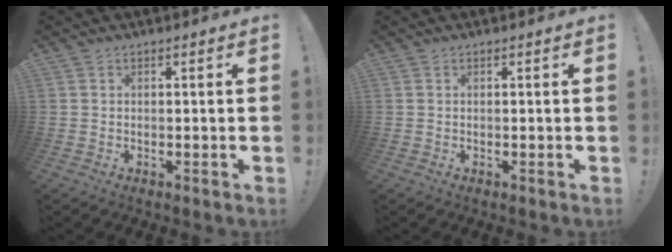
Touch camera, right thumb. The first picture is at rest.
{"total": 0.0}